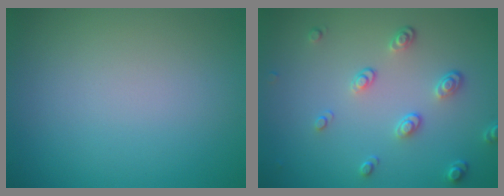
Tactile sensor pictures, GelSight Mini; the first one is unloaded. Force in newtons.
{"total": 2.6, "press": 1.7, "slide": 2.0}